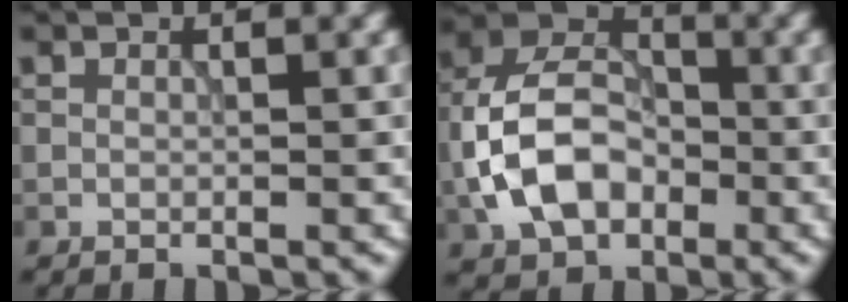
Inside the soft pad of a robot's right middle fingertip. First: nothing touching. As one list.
[{"total": 8.3, "force": [-2.1, 5.7, 5.7], "torque": [-0.114, 0.015, -0.051]}]